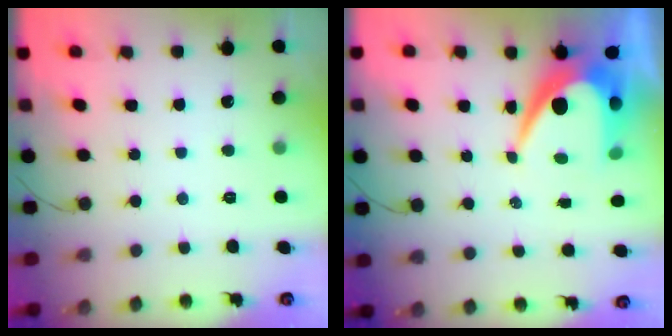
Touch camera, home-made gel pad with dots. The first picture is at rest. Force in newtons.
{"total": 11.4, "press": 11.4, "slide": 0.6}